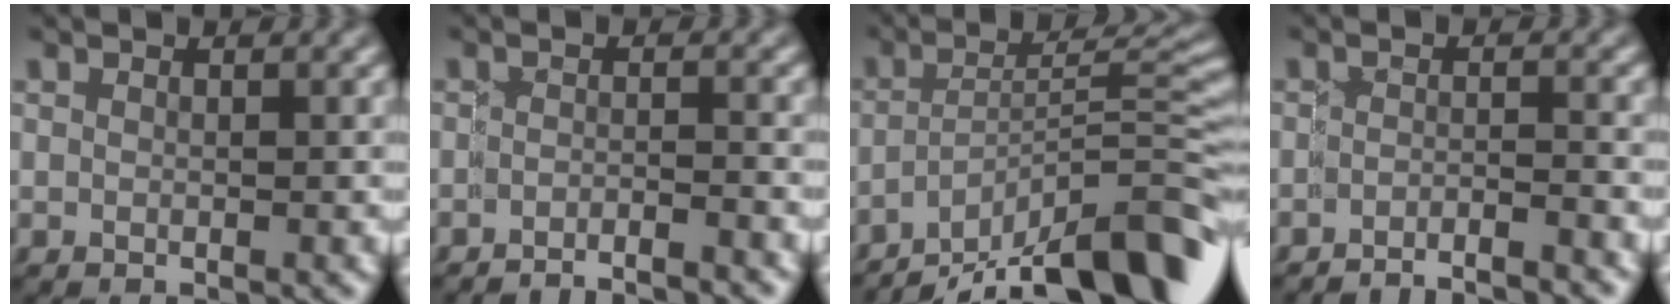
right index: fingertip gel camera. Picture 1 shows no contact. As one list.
[{"total": 4.1, "force": [-4.0, 0.5, 0.3], "torque": [0.009, 0.004, -0.075]}, {"total": 11.7, "force": [-7.0, 4.4, 8.3], "torque": [-0.113, -0.013, -0.104]}, {"total": 4.7, "force": [-4.6, 0.5, 0.5], "torque": [0.009, 0.000, -0.082]}]